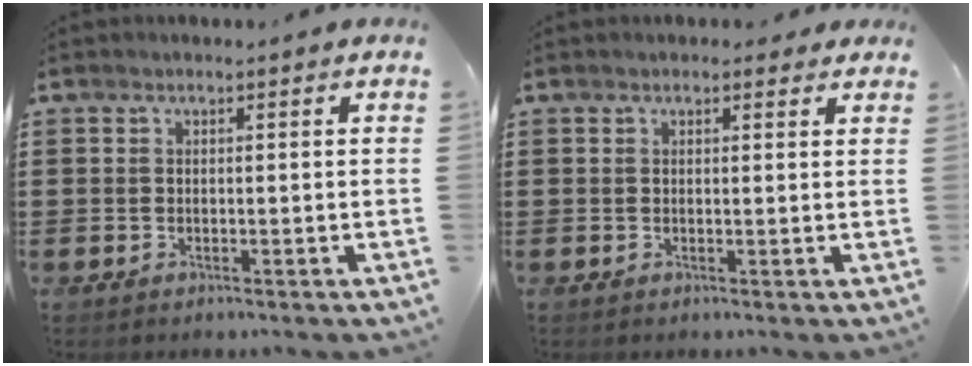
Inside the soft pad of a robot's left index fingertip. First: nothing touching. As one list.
[{"total": 1.3, "force": [1.0, 0.7, 0.4], "torque": [-0.004, 0.003, 0.017]}]